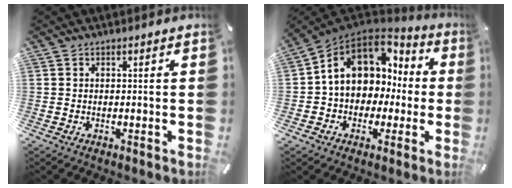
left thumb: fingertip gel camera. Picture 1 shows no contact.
{"total": 11.6, "force": [2.9, 9.9, 5.2], "torque": [-0.119, -0.013, 0.060]}